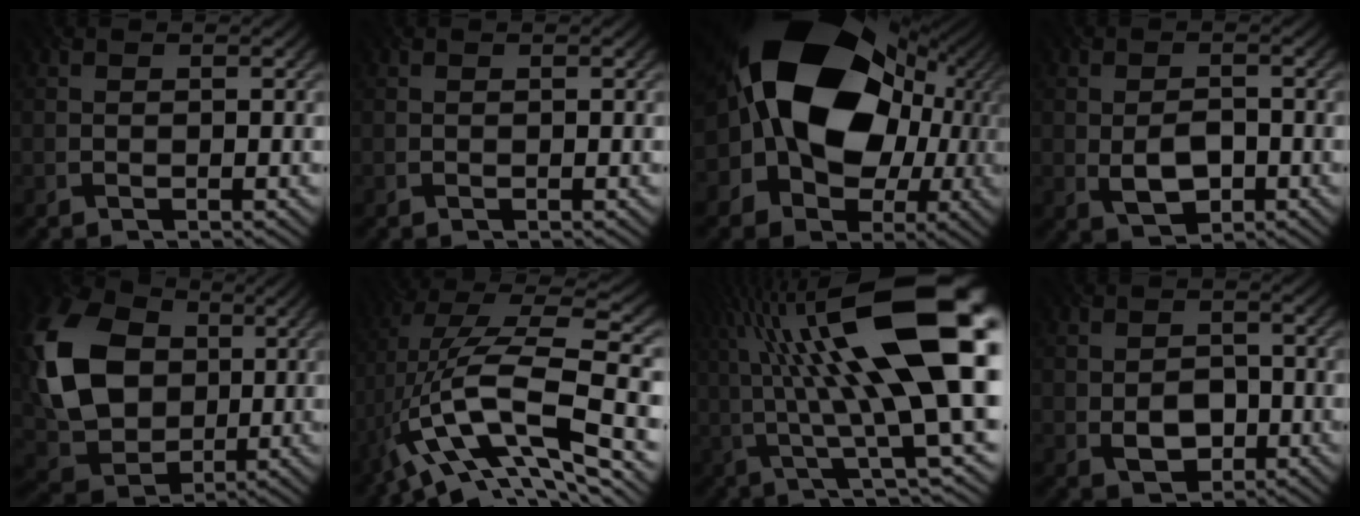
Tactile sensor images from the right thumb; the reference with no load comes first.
{"total": 0.0}
{"total": 20.5, "force": [2.5, 15.4, 13.3], "torque": [-0.235, -0.008, 0.047]}
{"total": 4.2, "force": [-1.0, 2.6, 3.2], "torque": [-0.061, -0.005, -0.017]}
{"total": 15.3, "force": [2.3, 11.5, 9.8], "torque": [-0.247, 0.019, 0.037]}
{"total": 15.0, "force": [-4.9, 4.2, 13.6], "torque": [-0.262, 0.024, -0.091]}
{"total": 20.8, "force": [5.1, 5.1, 19.5], "torque": [-0.341, 0.038, 0.098]}
{"total": 4.3, "force": [-1.1, 3.1, 2.7], "torque": [-0.049, -0.005, -0.021]}